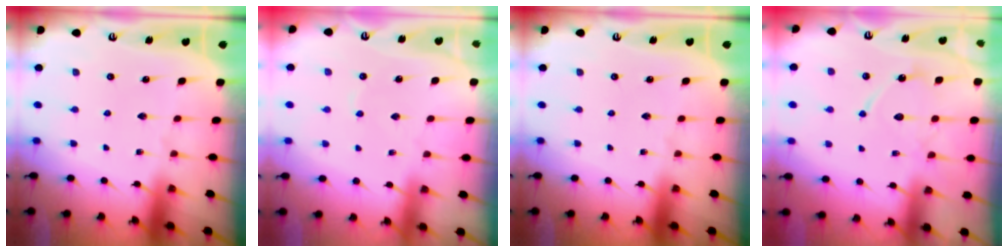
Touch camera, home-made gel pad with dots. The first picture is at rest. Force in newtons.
{"total": 1.6, "press": 1.6, "slide": 0.3}
{"total": 0.0}
{"total": 12.1, "press": 12.0, "slide": 1.0}